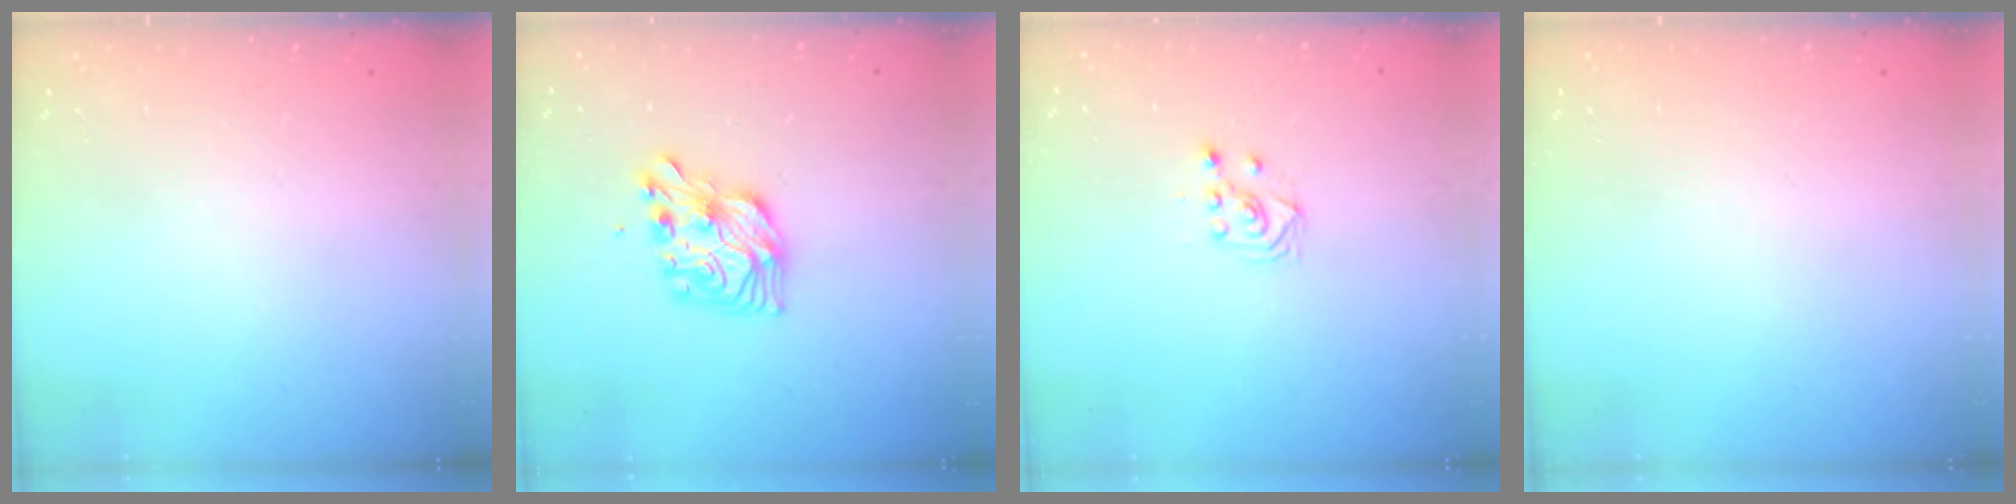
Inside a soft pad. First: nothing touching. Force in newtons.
{"total": 10.5, "press": 10.5, "slide": 1.0}
{"total": 3.1, "press": 3.1, "slide": 0.8}
{"total": 0.0}